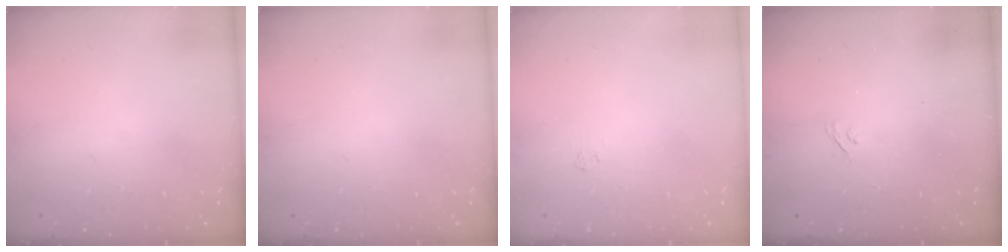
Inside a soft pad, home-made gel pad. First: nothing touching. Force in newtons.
{"total": 0.0}
{"total": 1.7, "press": 1.2, "slide": 1.1}
{"total": 2.2, "press": 1.9, "slide": 1.1}